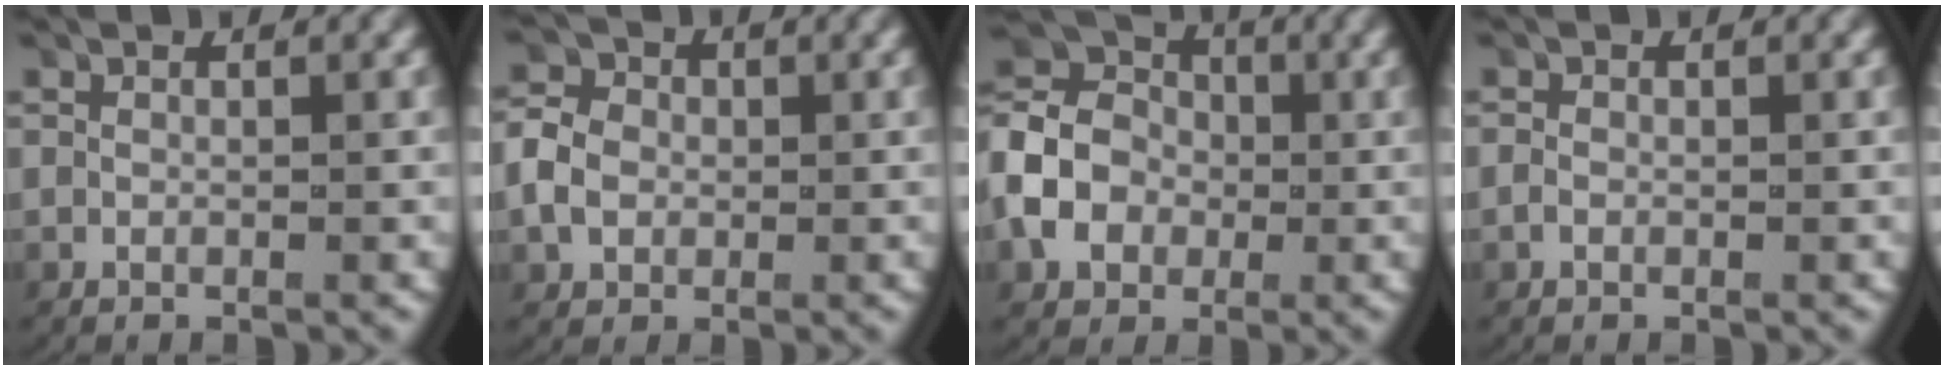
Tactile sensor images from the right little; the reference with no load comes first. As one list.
[{"total": 3.3, "force": [-0.1, 2.9, 1.6], "torque": [-0.037, 0.006, -0.004]}, {"total": 9.1, "force": [0.0, 7.8, 4.5], "torque": [-0.108, -0.006, -0.007]}, {"total": 0.6, "force": [-0.4, 0.4, 0.2], "torque": [-0.009, -0.001, -0.006]}]